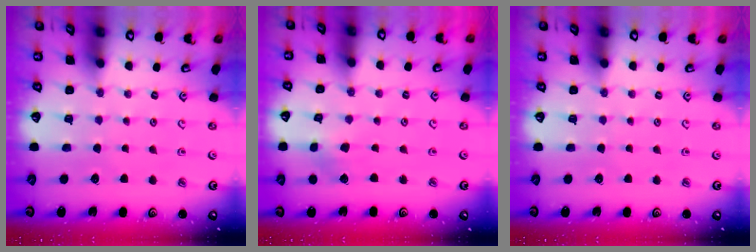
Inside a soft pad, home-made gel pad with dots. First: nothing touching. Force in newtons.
{"total": 2.9, "press": 2.9, "slide": 0.3}
{"total": 0.0}